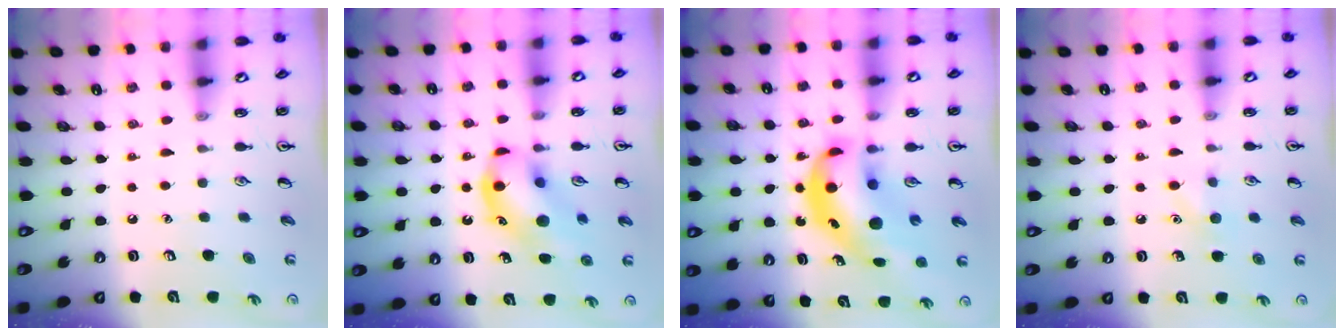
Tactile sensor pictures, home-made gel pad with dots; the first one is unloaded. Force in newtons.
{"total": 13.5, "press": 13.3, "slide": 2.7}
{"total": 14.1, "press": 13.5, "slide": 4.0}
{"total": 6.3, "press": 6.1, "slide": 1.6}